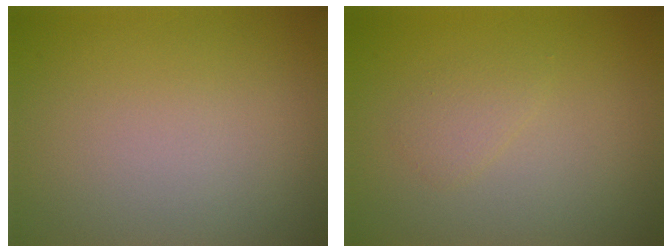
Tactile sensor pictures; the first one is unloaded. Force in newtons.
{"total": 1.1, "press": 1.1, "slide": 0.1}